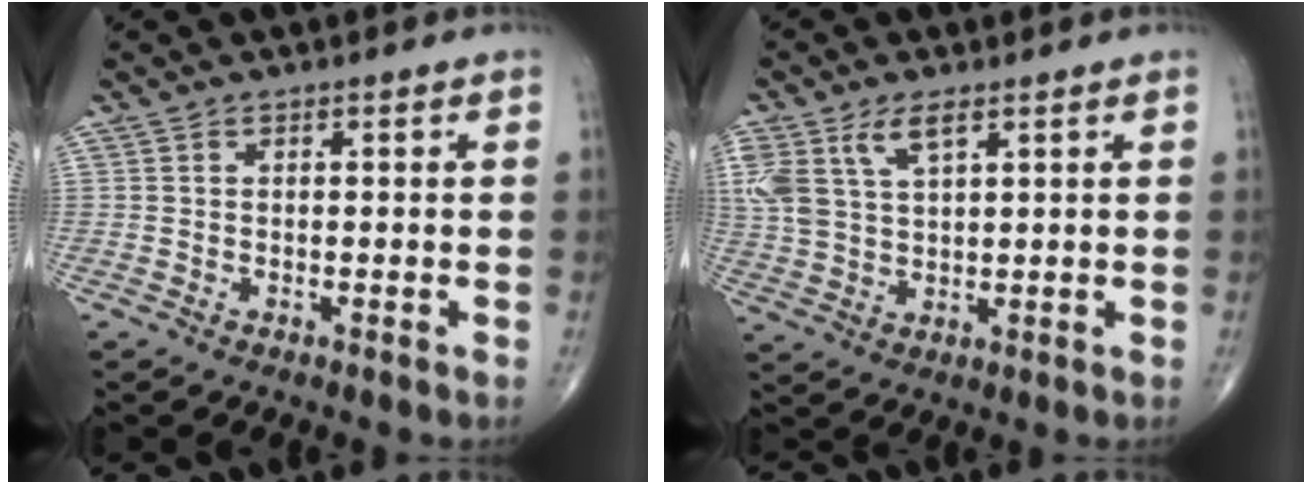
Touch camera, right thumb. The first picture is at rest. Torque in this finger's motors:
{"motor_torque": [0.02, 0.04, 0.61, 0.58, 0.08]}